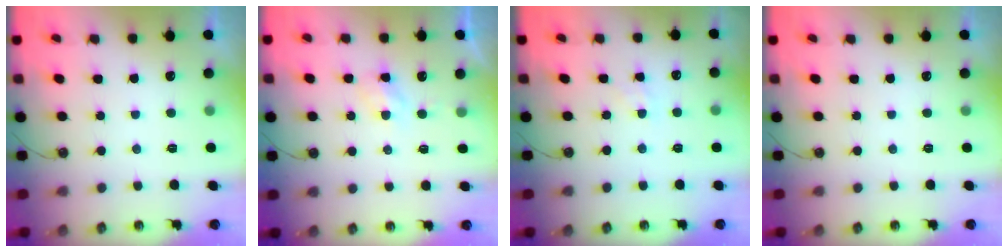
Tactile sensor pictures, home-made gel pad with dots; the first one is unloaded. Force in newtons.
{"total": 4.4, "press": 4.4, "slide": 0.5}
{"total": 3.0, "press": 3.0, "slide": 0.4}
{"total": 0.0}